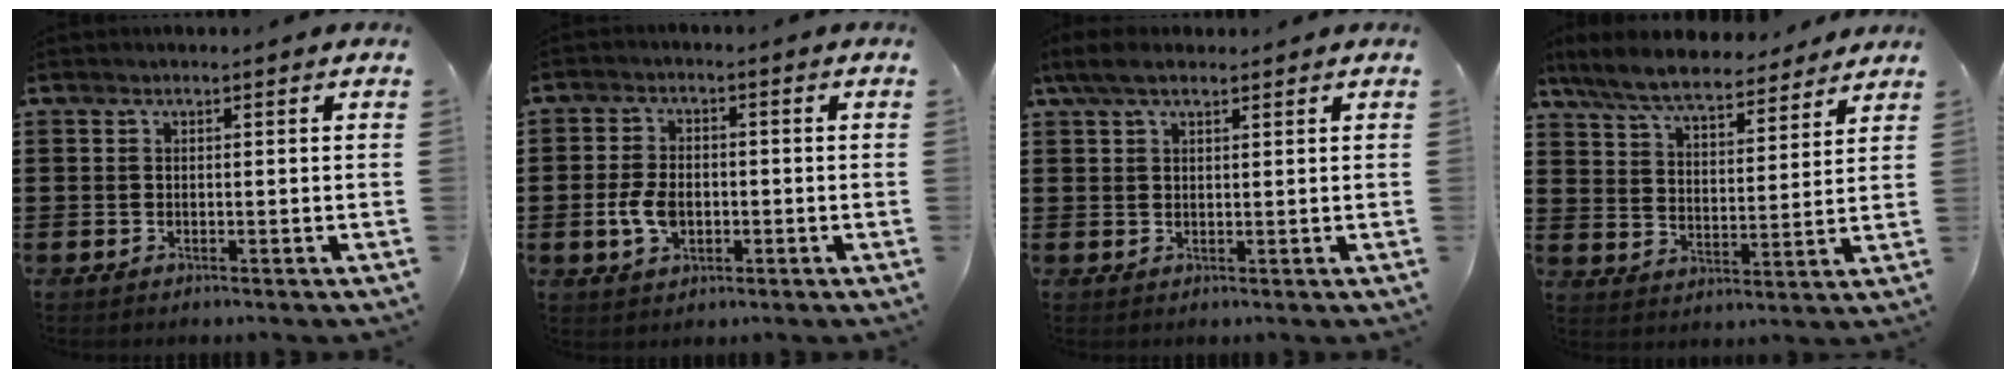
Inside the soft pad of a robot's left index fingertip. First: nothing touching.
{"total": 5.3, "force": [-0.9, 3.4, 4.0], "torque": [-0.101, -0.002, -0.022]}
{"total": 3.7, "force": [2.3, 1.6, 2.5], "torque": [-0.053, 0.009, 0.043]}
{"total": 7.8, "force": [7.2, 0.9, 2.8], "torque": [-0.084, -0.035, 0.129]}